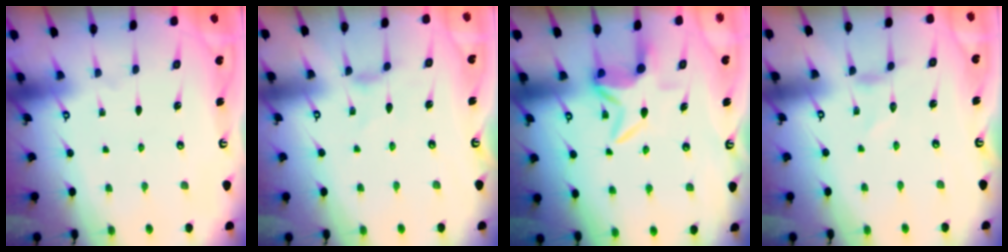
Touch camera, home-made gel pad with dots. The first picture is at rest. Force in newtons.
{"total": 1.6, "press": 1.5, "slide": 0.4}
{"total": 6.2, "press": 6.1, "slide": 0.9}
{"total": 0.5, "press": 0.5, "slide": 0.1}